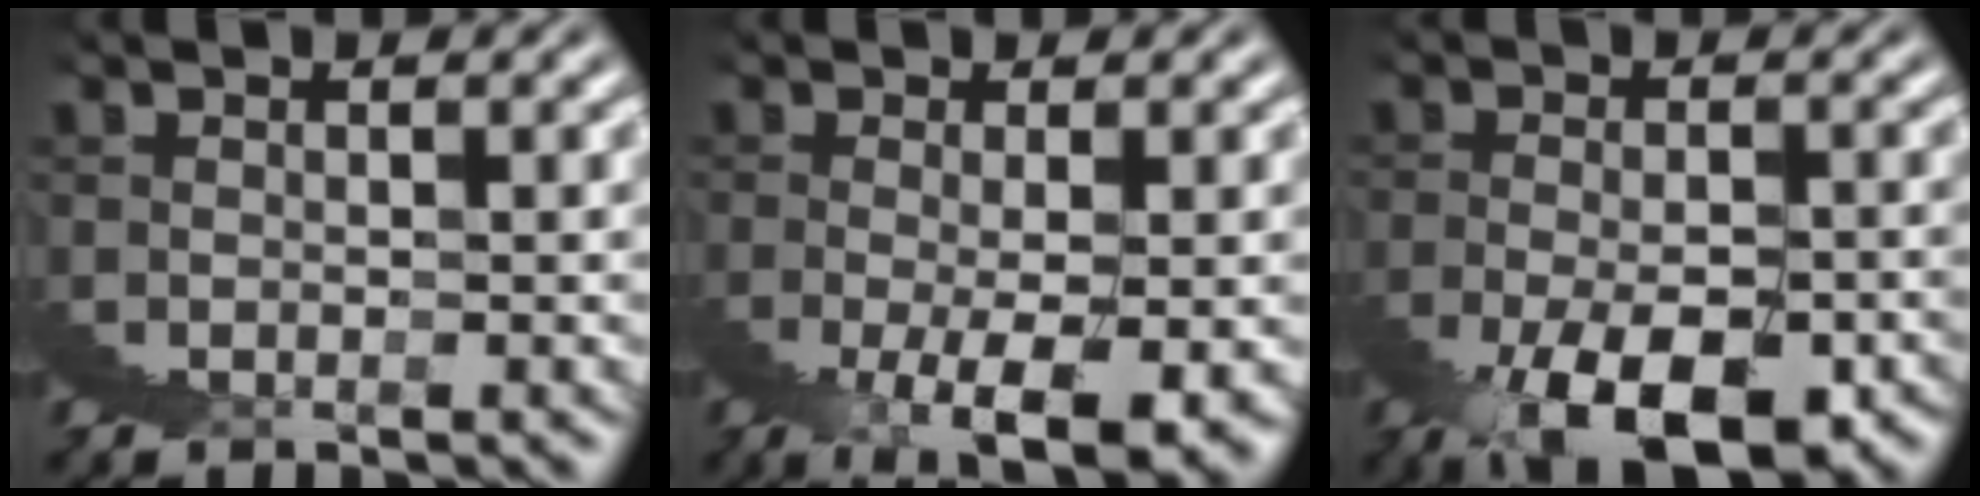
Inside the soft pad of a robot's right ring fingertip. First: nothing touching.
{"total": 3.8, "force": [-0.4, -0.4, 3.8], "torque": [-0.043, -0.004, -0.001]}
{"total": 5.0, "force": [-3.0, 0.9, 3.9], "torque": [-0.047, -0.006, -0.041]}